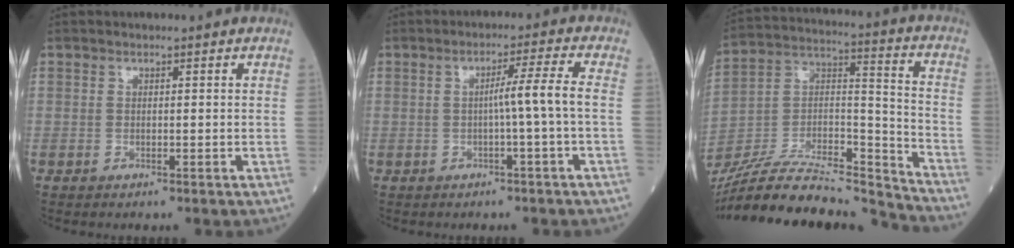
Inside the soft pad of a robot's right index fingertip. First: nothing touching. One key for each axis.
{"total": 4.5, "fx": -0.6, "fy": -1.4, "fz": 4.2, "tx": -0.068, "ty": 0.008, "tz": -0.010}
{"total": 25.1, "fx": -23.5, "fy": 2.4, "fz": 8.6, "tx": -0.157, "ty": 0.015, "tz": -0.389}